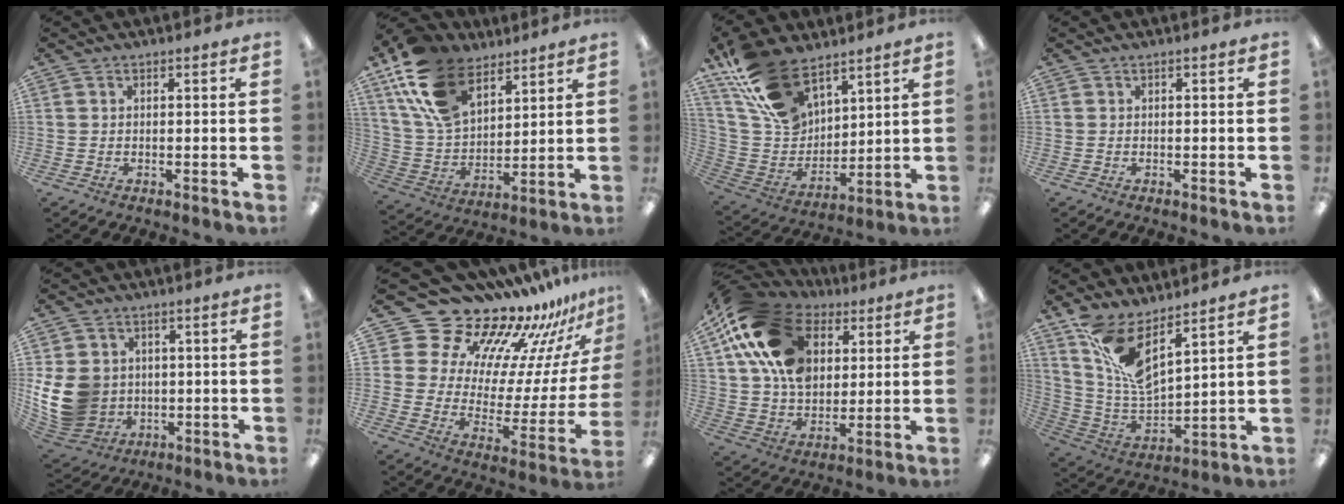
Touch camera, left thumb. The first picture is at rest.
{"total": 19.2, "force": [11.9, 10.9, 10.4], "torque": [-0.232, -0.043, 0.224]}
{"total": 20.0, "force": [13.5, 11.2, 9.6], "torque": [-0.199, -0.065, 0.257]}
{"total": 0.0}
{"total": 13.7, "force": [0.1, 12.0, 6.6], "torque": [-0.157, 0.001, 0.011]}
{"total": 20.7, "force": [17.8, 9.5, 4.8], "torque": [-0.078, -0.156, 0.329]}
{"total": 21.2, "force": [8.1, 14.8, 12.9], "torque": [-0.259, -0.019, 0.150]}
{"total": 12.6, "force": [8.4, 4.5, 8.3], "torque": [-0.169, -0.053, 0.154]}